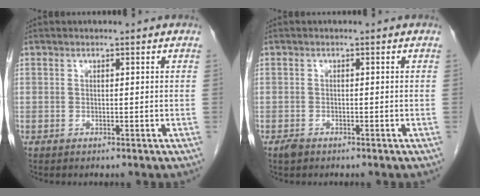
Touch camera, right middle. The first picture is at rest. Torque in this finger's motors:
{"motor_torque": [-0.12, 0.14, 0.00, -0.01]}